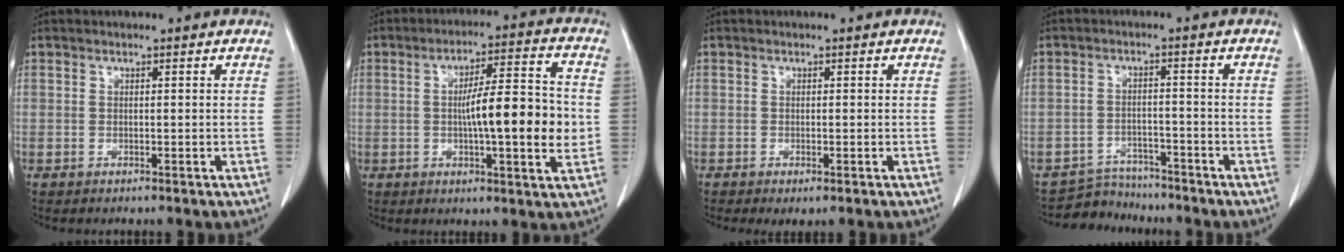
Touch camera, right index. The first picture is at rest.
{"total": 12.8, "force": [-0.9, 1.6, 12.7], "torque": [-0.199, 0.009, -0.018]}
{"total": 1.6, "force": [-0.8, 0.4, 1.3], "torque": [-0.021, -0.006, -0.009]}
{"total": 5.0, "force": [-4.7, 1.4, -0.8], "torque": [0.013, 0.004, -0.079]}